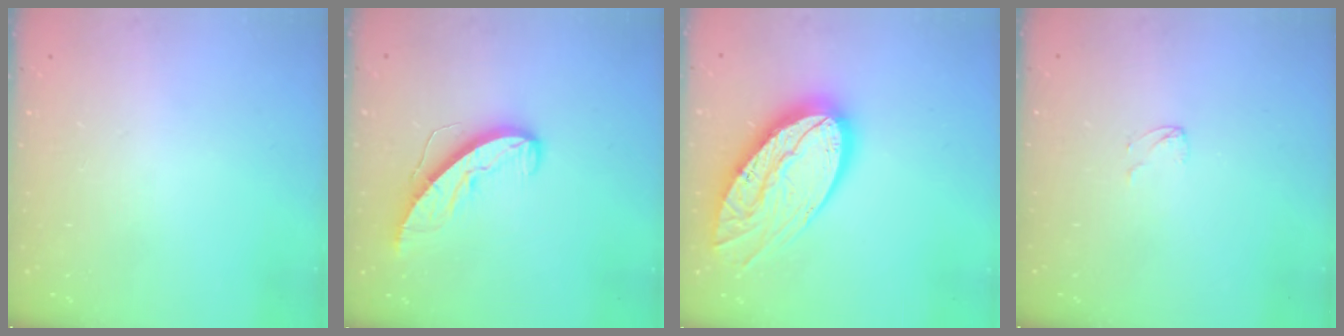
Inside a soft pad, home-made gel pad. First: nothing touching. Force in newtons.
{"total": 8.5, "press": 8.5, "slide": 0.6}
{"total": 22.4, "press": 22.3, "slide": 1.7}
{"total": 2.9, "press": 2.9, "slide": 0.2}